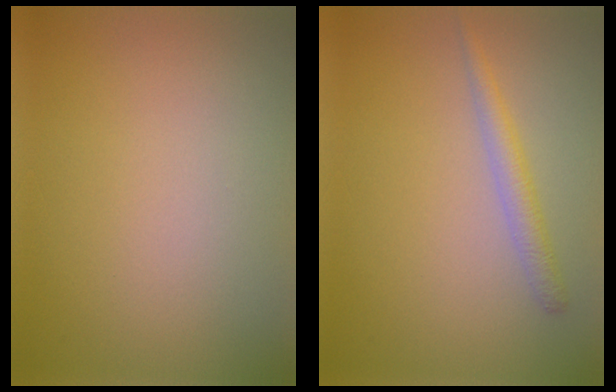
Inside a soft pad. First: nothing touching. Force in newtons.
{"total": 1.9, "press": 1.9, "slide": 0.0}